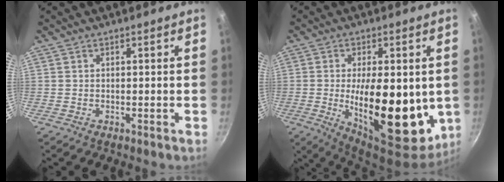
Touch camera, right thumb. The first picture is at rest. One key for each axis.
{"total": 20.7, "fx": -1.5, "fy": 9.3, "fz": 18.5, "tx": -0.259, "ty": -0.023, "tz": -0.014}